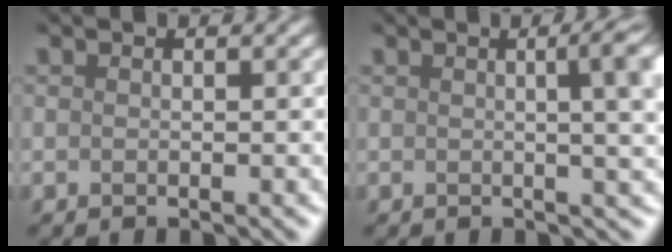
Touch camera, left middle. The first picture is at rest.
{"total": 6.3, "force": [0.8, 2.1, 5.9], "torque": [-0.031, 0.027, 0.007]}